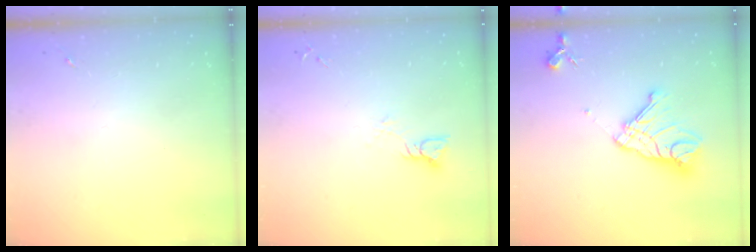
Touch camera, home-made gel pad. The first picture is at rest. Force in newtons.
{"total": 3.8, "press": 3.8, "slide": 0.4}
{"total": 15.8, "press": 15.7, "slide": 1.7}